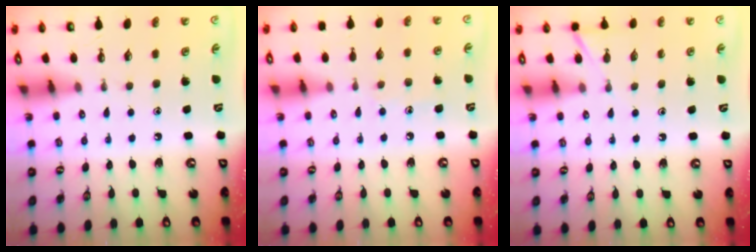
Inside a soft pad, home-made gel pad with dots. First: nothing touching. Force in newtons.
{"total": 5.1, "press": 5.1, "slide": 0.6}
{"total": 3.9, "press": 3.9, "slide": 0.5}